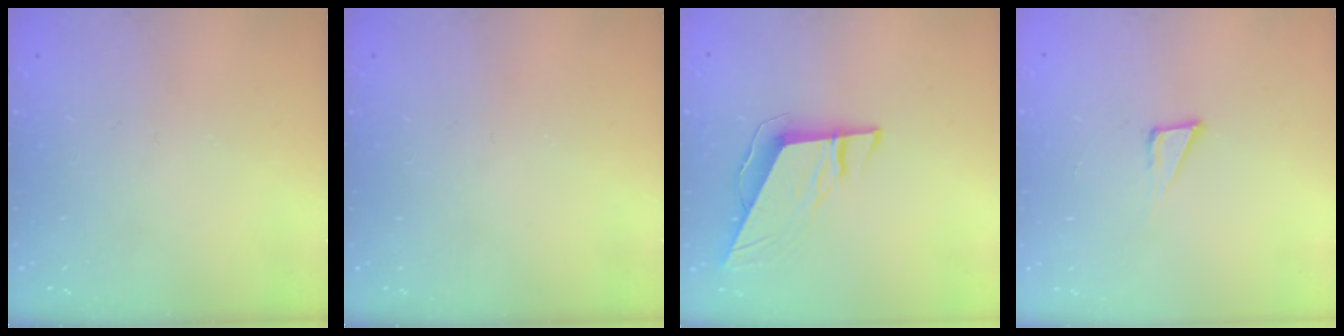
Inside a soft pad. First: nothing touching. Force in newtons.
{"total": 0.0}
{"total": 9.0, "press": 9.0, "slide": 1.0}
{"total": 5.8, "press": 5.8, "slide": 0.2}